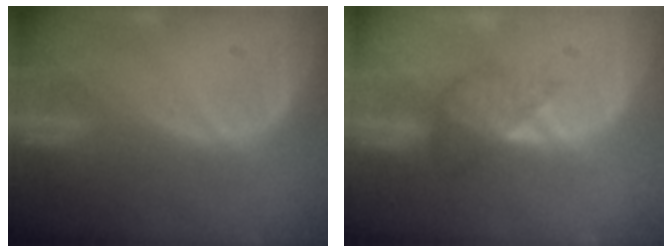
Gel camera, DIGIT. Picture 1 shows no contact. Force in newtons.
{"total": 3.4, "press": 3.2, "slide": 1.2}